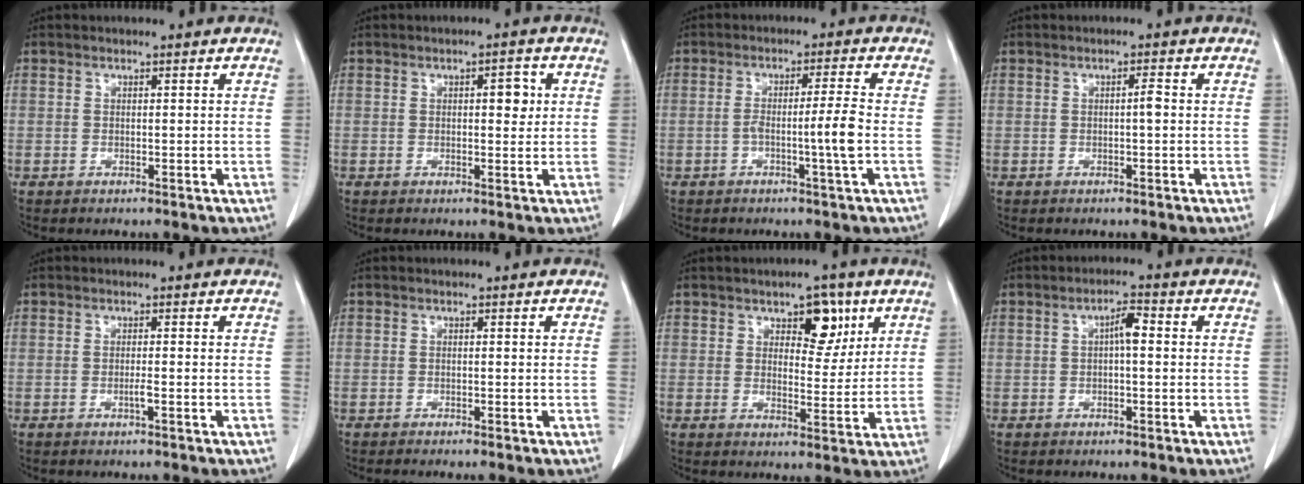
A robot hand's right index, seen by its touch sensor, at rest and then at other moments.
{"total": 2.9, "force": [0.6, 1.1, 2.6], "torque": [-0.033, 0.002, 0.007]}
{"total": 5.1, "force": [-1.3, -1.0, 4.9], "torque": [-0.086, 0.001, -0.021]}
{"total": 1.2, "force": [-0.1, 0.1, 1.2], "torque": [-0.020, 0.002, -0.001]}
{"total": 1.1, "force": [-0.4, -0.1, 1.0], "torque": [-0.020, -0.001, -0.007]}
{"total": 1.4, "force": [-1.2, -0.2, 0.7], "torque": [-0.008, 0.001, -0.015]}
{"total": 6.1, "force": [3.2, 3.1, 4.1], "torque": [-0.051, 0.003, 0.047]}
{"total": 3.1, "force": [0.3, 0.7, 3.0], "torque": [-0.050, 0.009, 0.003]}